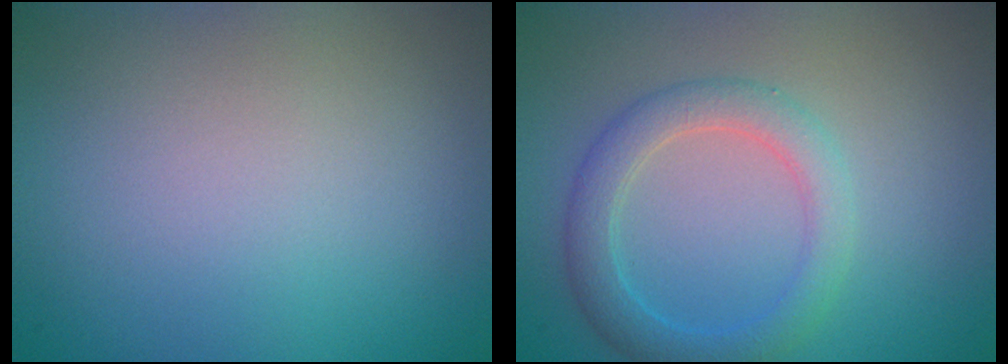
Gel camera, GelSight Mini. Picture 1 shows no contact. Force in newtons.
{"total": 3.4, "press": 3.4, "slide": 0.2}